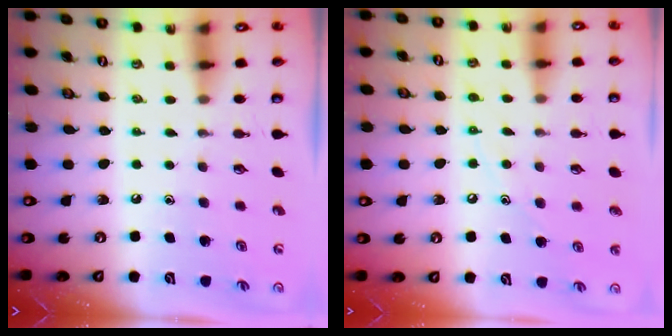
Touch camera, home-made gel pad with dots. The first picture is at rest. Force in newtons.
{"total": 7.4, "press": 7.4, "slide": 0.4}